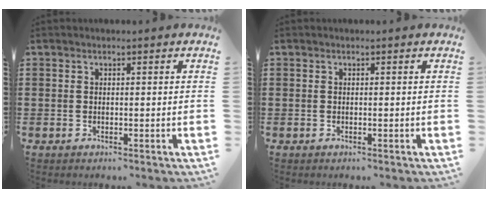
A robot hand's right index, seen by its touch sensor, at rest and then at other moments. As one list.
[{"total": 0.0}]